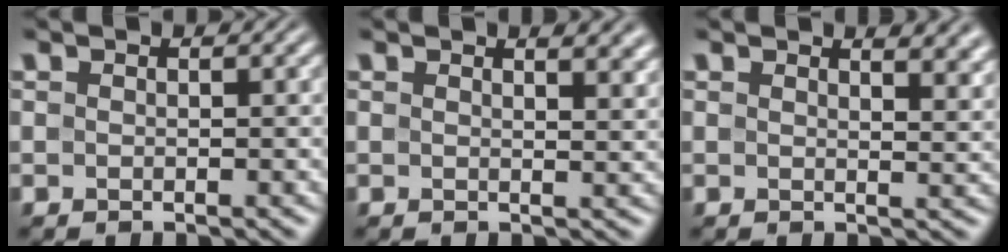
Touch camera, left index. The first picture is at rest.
{"total": 3.3, "force": [2.3, 1.3, 2.0], "torque": [-0.011, 0.006, 0.026]}
{"total": 4.5, "force": [3.2, 1.8, 2.6], "torque": [-0.013, 0.011, 0.036]}